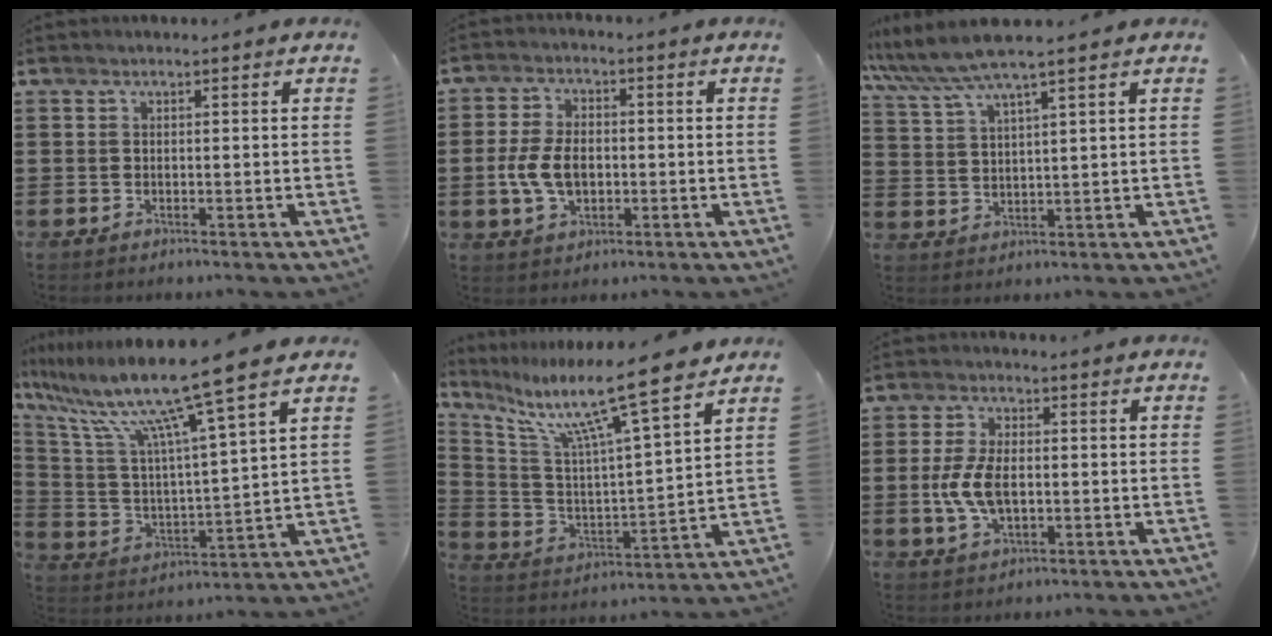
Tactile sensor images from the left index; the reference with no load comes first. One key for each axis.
{"total": 6.5, "fx": -1.0, "fy": 4.1, "fz": 5.0, "tx": -0.118, "ty": 0.003, "tz": -0.025}
{"total": 5.9, "fx": 4.7, "fy": 0.0, "fz": 3.6, "tx": -0.084, "ty": -0.016, "tz": 0.080}
{"total": 12.5, "fx": 9.7, "fy": -0.3, "fz": 7.9, "tx": -0.193, "ty": -0.058, "tz": 0.153}
{"total": 11.8, "fx": 8.8, "fy": 0.3, "fz": 7.9, "tx": -0.168, "ty": -0.061, "tz": 0.136}
{"total": 6.8, "fx": -0.5, "fy": 3.7, "fz": 5.7, "tx": -0.138, "ty": -0.002, "tz": -0.017}